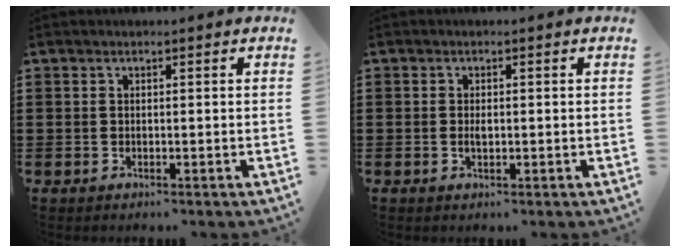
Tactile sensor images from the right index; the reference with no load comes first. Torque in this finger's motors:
{"motor_torque": [2.14, 0.00, 0.02, 0.02]}